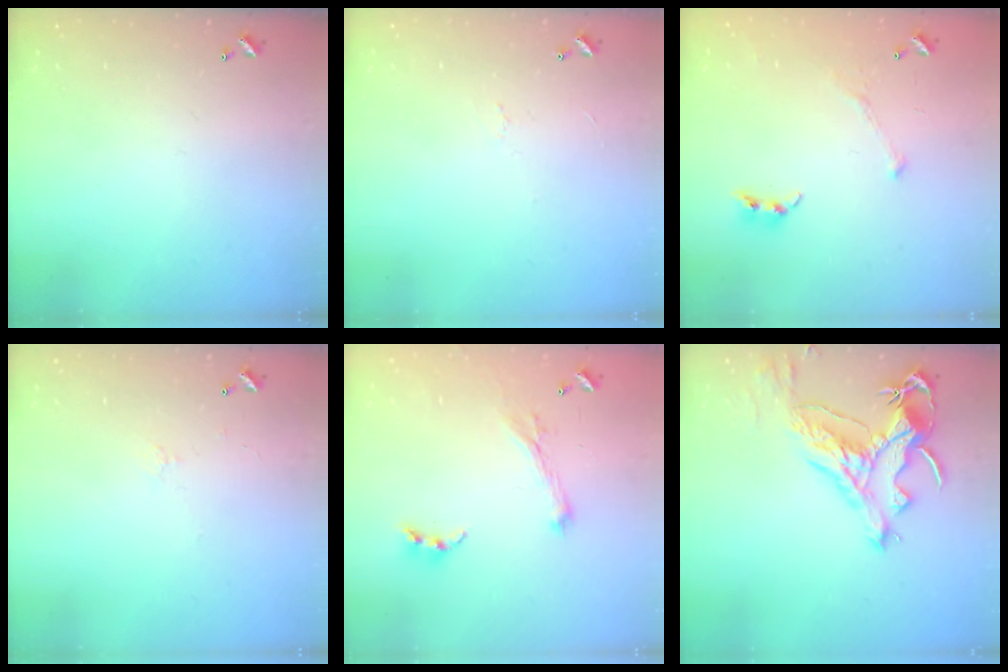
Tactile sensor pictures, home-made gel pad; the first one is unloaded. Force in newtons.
{"total": 2.3, "press": 2.2, "slide": 0.6}
{"total": 3.9, "press": 3.8, "slide": 0.7}
{"total": 0.7, "press": 0.2, "slide": 0.6}
{"total": 1.1, "press": 0.6, "slide": 0.9}
{"total": 5.8, "press": 5.5, "slide": 1.6}